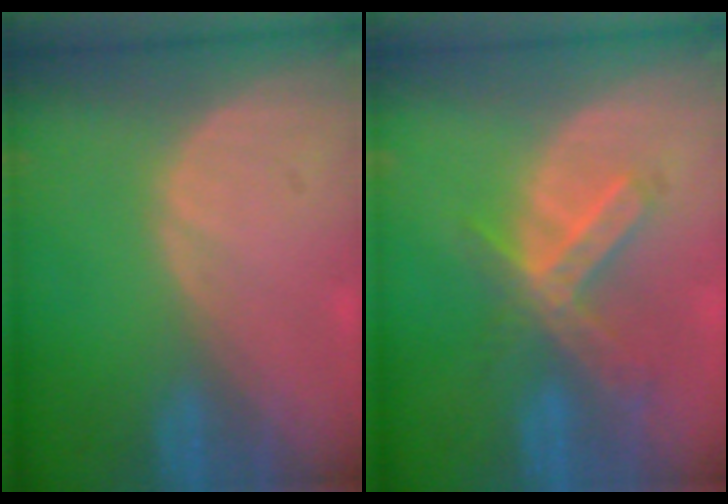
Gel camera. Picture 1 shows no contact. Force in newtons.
{"total": 6.6, "press": 5.8, "slide": 3.1}